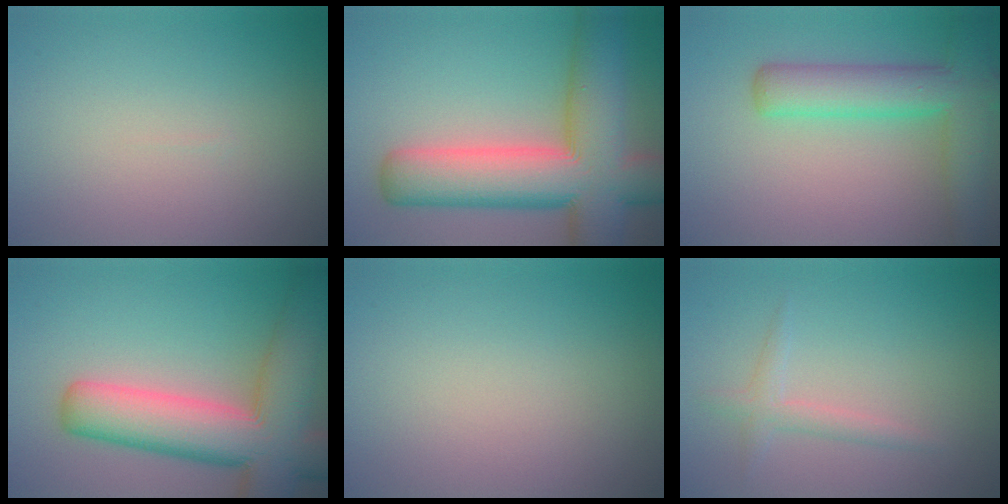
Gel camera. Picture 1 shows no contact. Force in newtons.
{"total": 12.1, "press": 12.1, "slide": 0.6}
{"total": 6.6, "press": 6.6, "slide": 0.4}
{"total": 11.2, "press": 11.2, "slide": 0.8}
{"total": 0.0}
{"total": 1.6, "press": 1.6, "slide": 0.1}